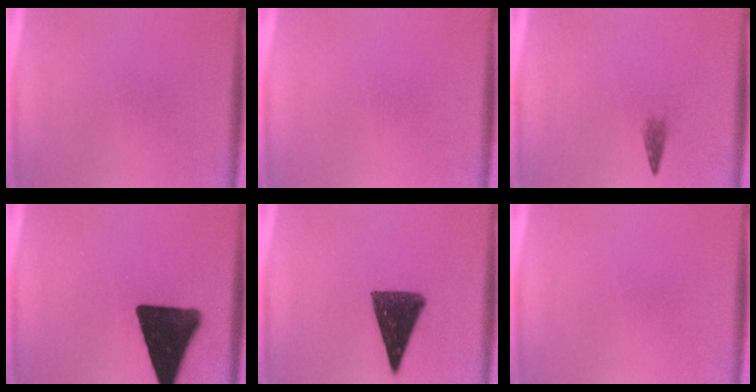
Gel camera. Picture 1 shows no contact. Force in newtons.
{"total": 0.0}
{"total": 1.3}
{"total": 17.2}
{"total": 12.2}
{"total": 0.0}